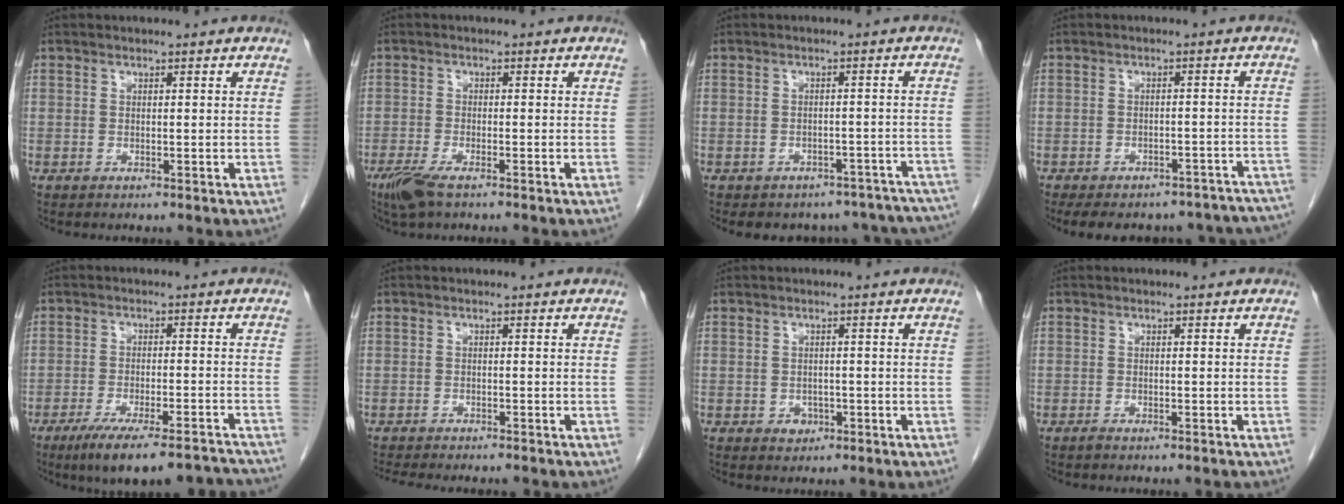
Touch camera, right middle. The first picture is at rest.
{"total": 4.3, "force": [-3.0, 0.7, 3.0], "torque": [-0.063, -0.010, -0.058]}
{"total": 16.7, "force": [-14.5, 7.4, 3.7], "torque": [-0.050, 0.025, -0.146]}
{"total": 22.0, "force": [-19.2, 7.9, 7.1], "torque": [-0.103, 0.015, -0.215]}
{"total": 15.5, "force": [-13.4, 2.1, 7.5], "torque": [-0.083, 0.000, -0.185]}
{"total": 8.4, "force": [-7.6, 1.5, 3.3], "torque": [-0.042, -0.007, -0.102]}
{"total": 1.7, "force": [-0.7, 1.4, 0.6], "torque": [-0.007, 0.005, -0.004]}
{"total": 1.6, "force": [-1.4, 0.2, 0.7], "torque": [-0.012, -0.001, -0.017]}